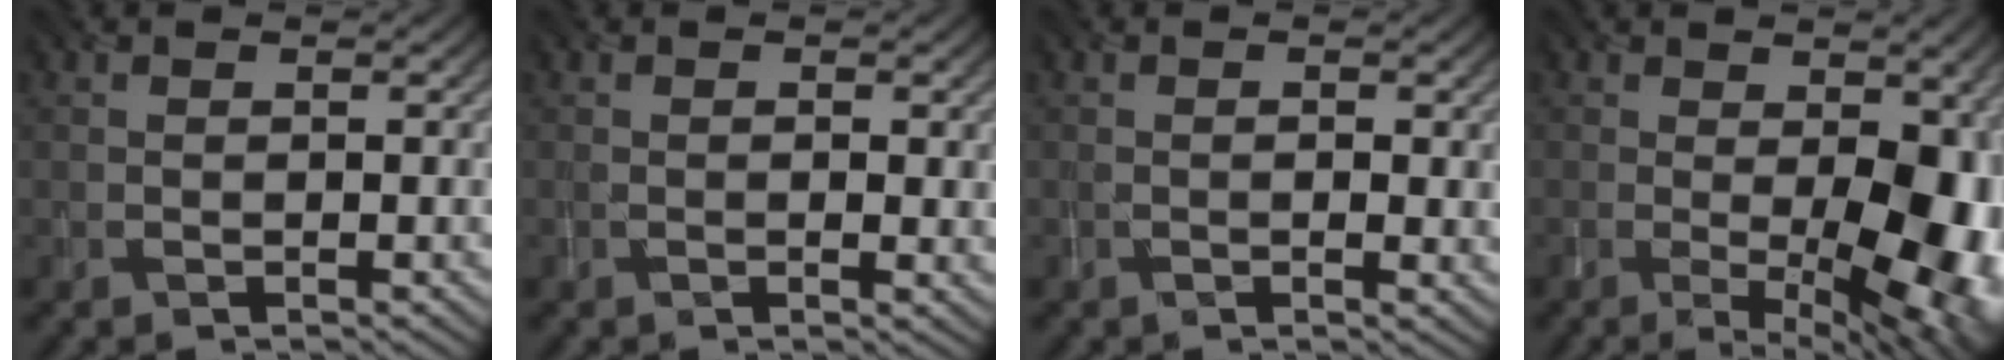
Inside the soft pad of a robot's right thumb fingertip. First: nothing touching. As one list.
[{"total": 1.7, "force": [0.0, 0.6, 1.6], "torque": [-0.025, -0.004, 0.002]}, {"total": 2.0, "force": [-0.2, 0.7, 1.9], "torque": [-0.029, -0.005, -0.001]}, {"total": 14.2, "force": [-1.6, 6.8, 12.3], "torque": [-0.138, -0.020, 0.005]}]